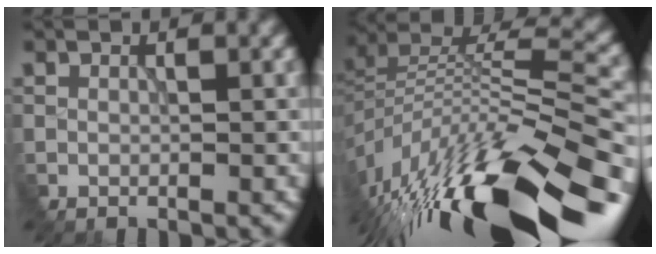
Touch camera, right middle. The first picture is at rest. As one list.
[{"total": 15.4, "force": [-10.0, 5.4, 10.4], "torque": [-0.214, 0.003, -0.159]}]